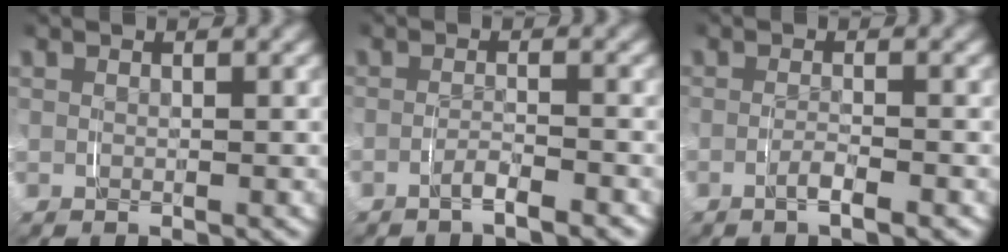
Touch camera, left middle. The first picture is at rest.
{"total": 1.8, "force": [-1.6, -0.2, 0.8], "torque": [-0.018, -0.003, -0.031]}
{"total": 1.6, "force": [-1.2, -0.1, 1.0], "torque": [-0.025, -0.005, -0.022]}